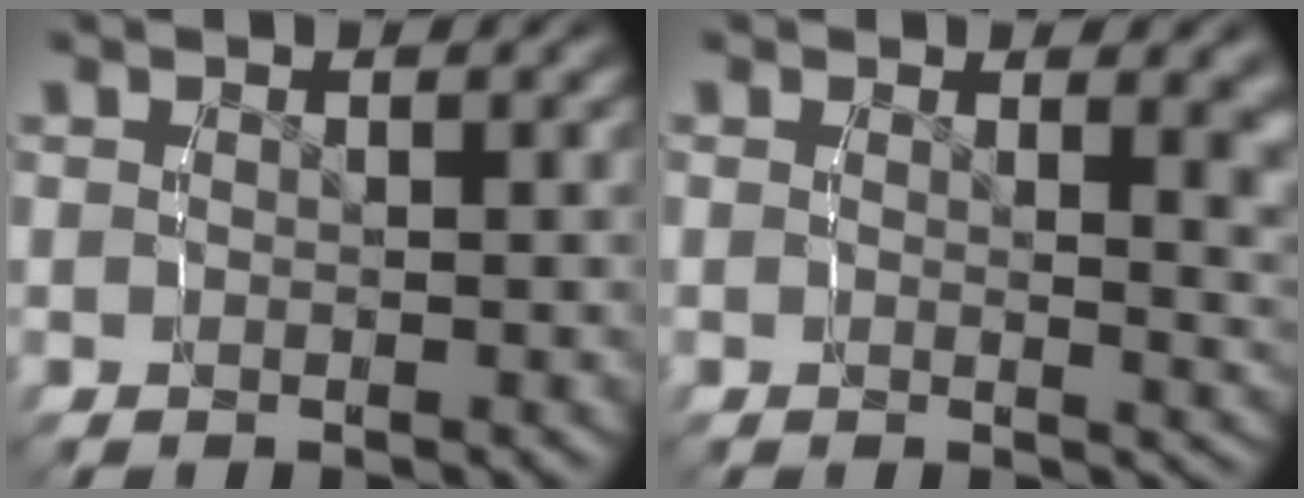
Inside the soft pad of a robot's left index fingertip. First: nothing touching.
{"total": 2.6, "force": [1.3, 0.2, 2.2], "torque": [-0.018, -0.014, 0.020]}